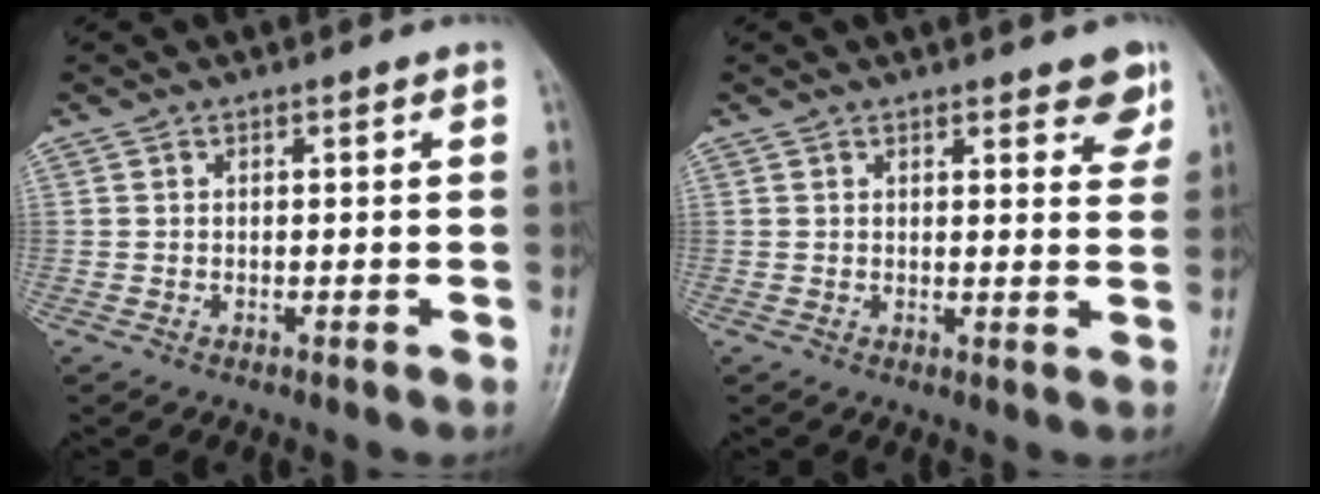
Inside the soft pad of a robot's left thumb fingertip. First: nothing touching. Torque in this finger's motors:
{"motor_torque": [-0.05, 0.11, 0.01, -0.08, -0.01]}